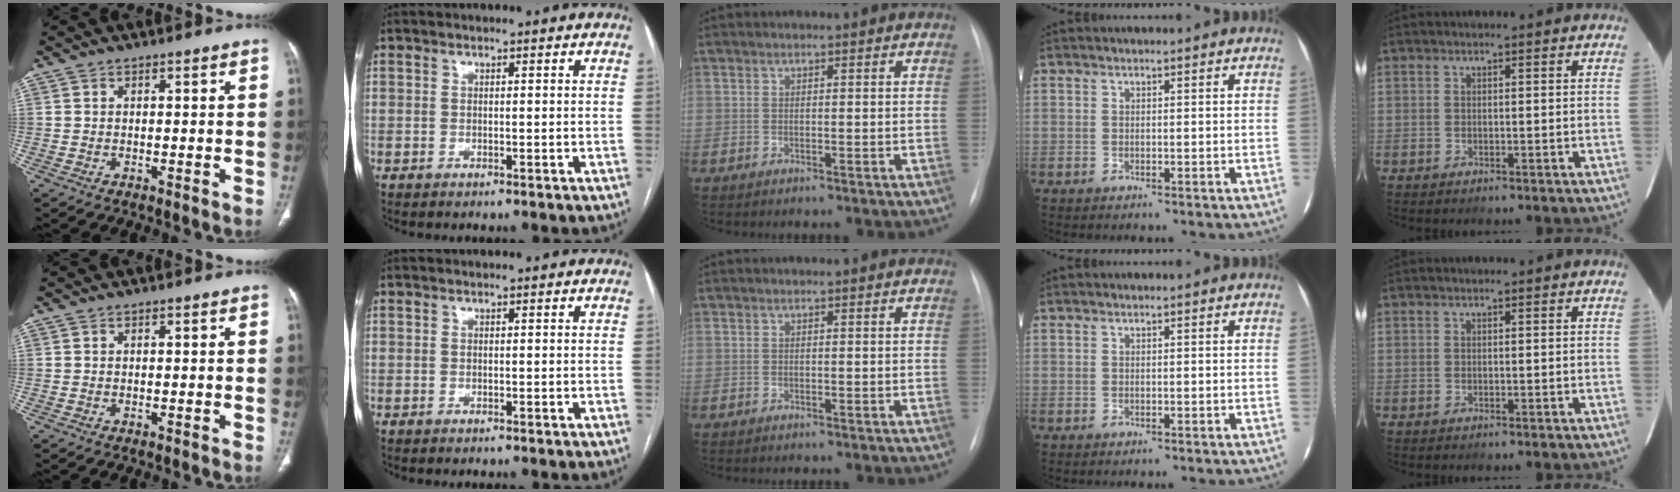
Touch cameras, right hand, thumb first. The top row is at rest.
{}